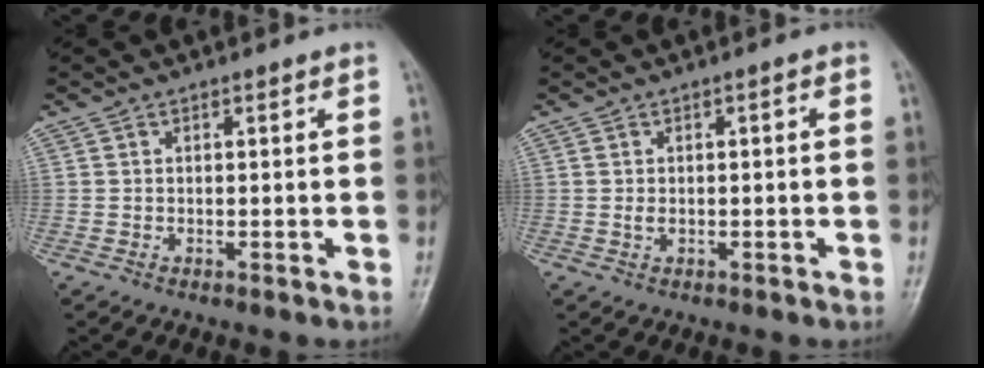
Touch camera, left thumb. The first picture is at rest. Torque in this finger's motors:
{"motor_torque": [-0.27, -0.27, 0.40, 0.04, 0.00]}